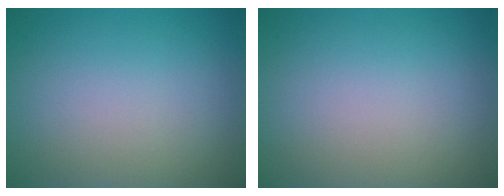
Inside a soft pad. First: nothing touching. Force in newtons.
{"total": 0.0}